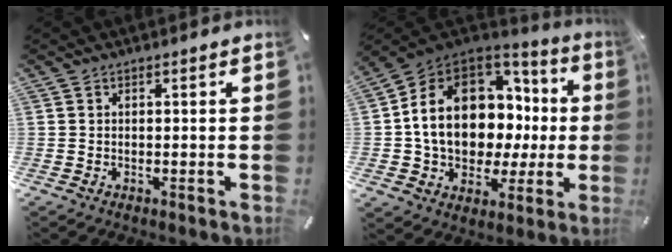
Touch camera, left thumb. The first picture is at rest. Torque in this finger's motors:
{"motor_torque": [2.24, 2.44, 1.31, 0.29, 0.74]}